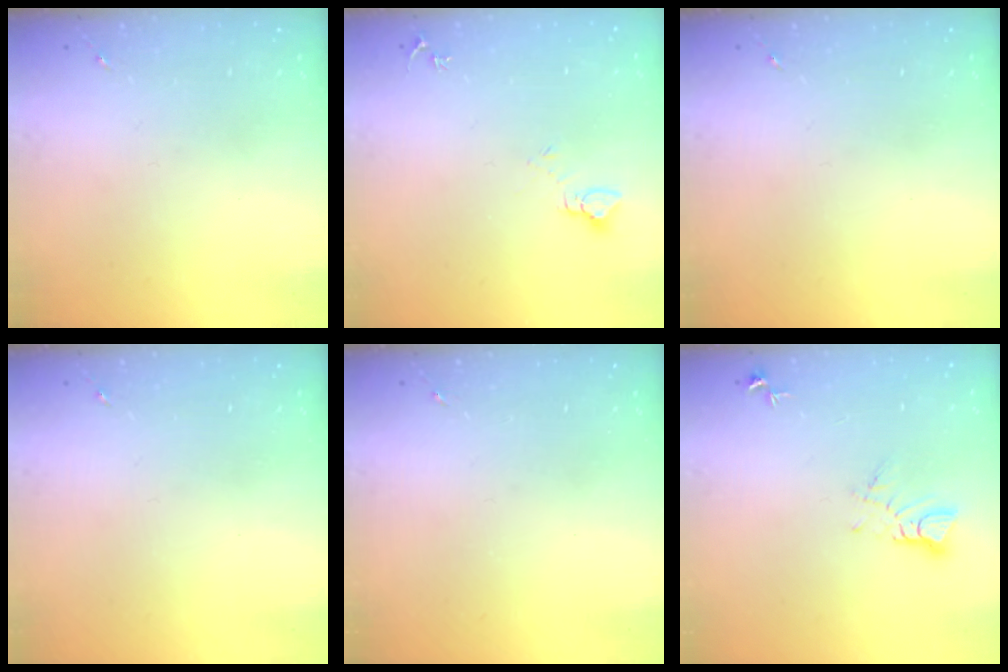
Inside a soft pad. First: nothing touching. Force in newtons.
{"total": 3.7, "press": 3.7, "slide": 0.3}
{"total": 0.0}
{"total": 0.0}
{"total": 0.0}
{"total": 3.5, "press": 3.5, "slide": 0.2}